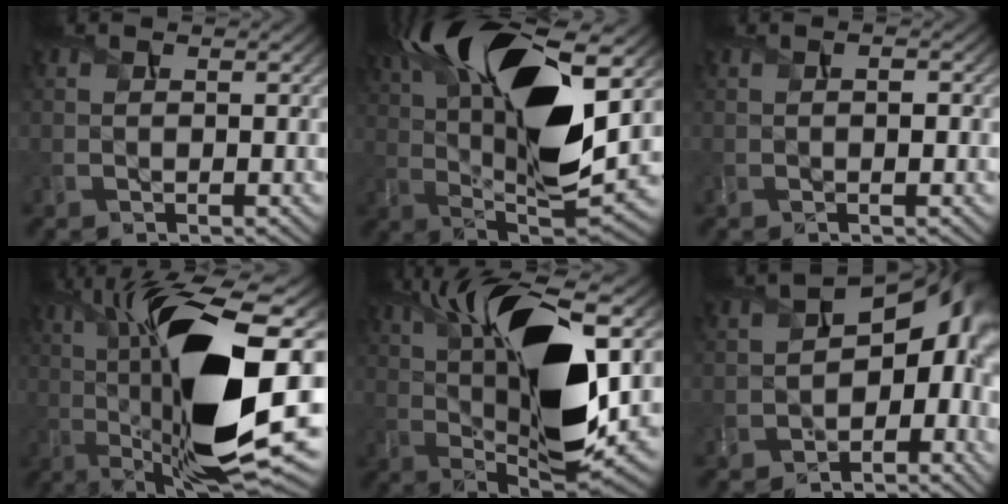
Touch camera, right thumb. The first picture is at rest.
{"total": 19.3, "force": [6.0, 7.5, 16.8], "torque": [-0.300, 0.038, 0.085]}
{"total": 1.5, "force": [-0.4, 0.6, 1.4], "torque": [-0.024, 0.000, -0.007]}
{"total": 20.3, "force": [0.9, 6.9, 19.1], "torque": [-0.332, 0.013, 0.011]}
{"total": 17.6, "force": [4.6, 6.4, 15.7], "torque": [-0.276, 0.015, 0.069]}
{"total": 13.1, "force": [-3.3, 8.7, 9.2], "torque": [-0.124, -0.033, -0.041]}